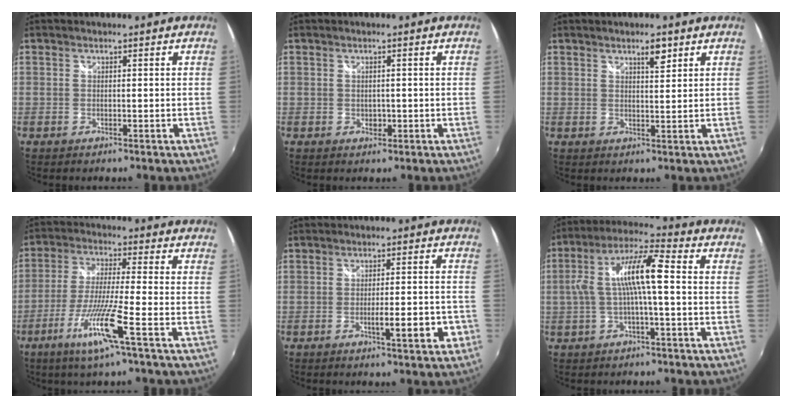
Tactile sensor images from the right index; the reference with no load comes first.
{"total": 1.3, "force": [-0.1, 1.1, 0.7], "torque": [-0.009, -0.001, 0.000]}
{"total": 3.1, "force": [2.0, 0.9, 2.2], "torque": [-0.031, 0.004, 0.033]}
{"total": 11.4, "force": [-5.5, -0.8, 9.9], "torque": [-0.212, -0.014, -0.108]}
{"total": 6.7, "force": [-2.8, 0.9, 6.0], "torque": [-0.094, -0.009, -0.039]}
{"total": 10.6, "force": [-0.4, 1.7, 10.5], "torque": [-0.206, 0.020, -0.007]}